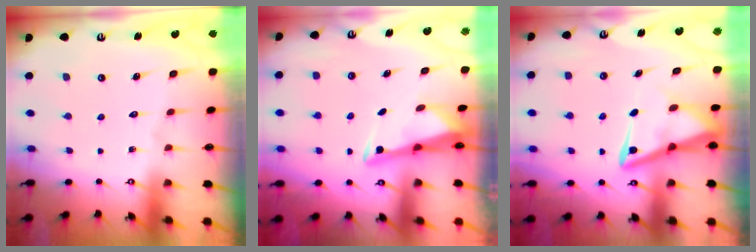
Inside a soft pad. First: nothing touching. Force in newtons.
{"total": 3.3, "press": 3.3, "slide": 0.4}
{"total": 8.4, "press": 8.3, "slide": 0.9}